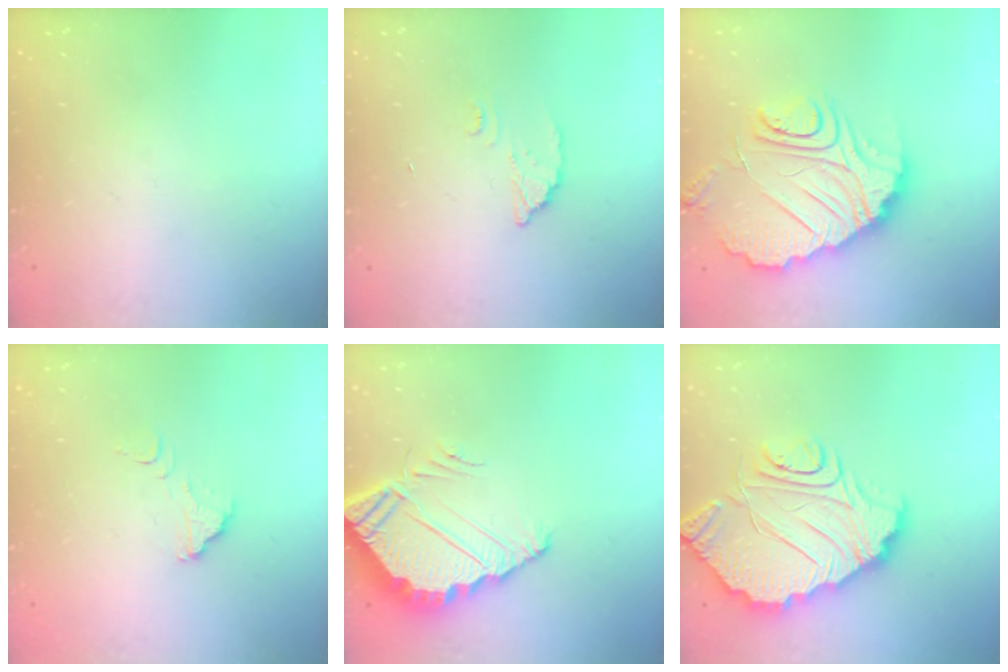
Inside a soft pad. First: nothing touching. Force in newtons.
{"total": 2.8, "press": 2.8, "slide": 0.2}
{"total": 15.9, "press": 15.9, "slide": 1.4}
{"total": 2.9, "press": 2.9, "slide": 0.1}
{"total": 5.9, "press": 5.9, "slide": 0.3}
{"total": 13.9, "press": 13.9, "slide": 1.3}